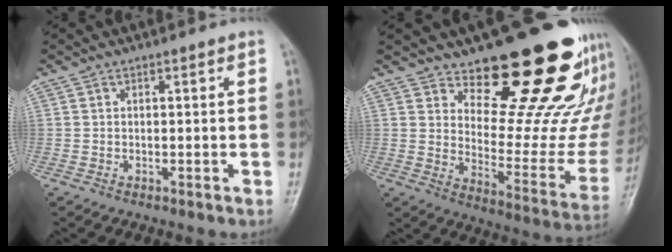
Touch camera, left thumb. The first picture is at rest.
{"total": 23.9, "force": [17.4, 7.9, 14.3], "torque": [-0.147, -0.134, 0.240]}